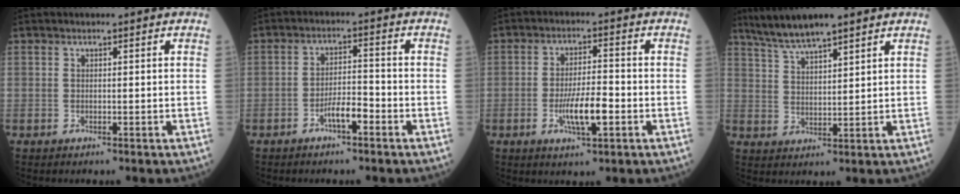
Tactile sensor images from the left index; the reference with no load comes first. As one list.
[{"total": 4.0, "force": [-2.4, 0.9, 3.1], "torque": [-0.057, 0.004, -0.046]}, {"total": 6.4, "force": [-2.1, 1.3, 5.9], "torque": [-0.115, -0.005, -0.037]}, {"total": 8.0, "force": [6.7, 0.8, 4.4], "torque": [-0.090, 0.021, 0.126]}]